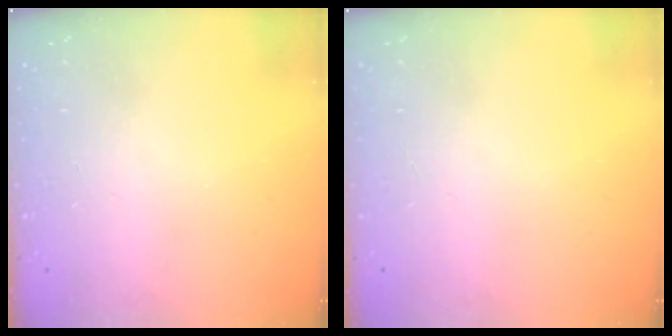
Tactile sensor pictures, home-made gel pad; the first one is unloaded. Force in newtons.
{"total": 0.0}